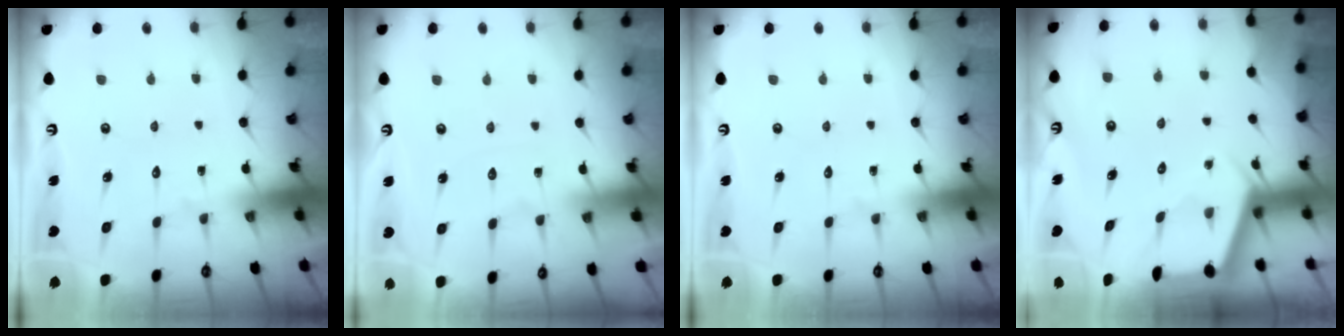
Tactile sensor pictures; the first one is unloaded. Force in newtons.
{"total": 1.6, "press": 1.5, "slide": 0.3}
{"total": 0.0}
{"total": 2.4, "press": 2.4, "slide": 0.3}